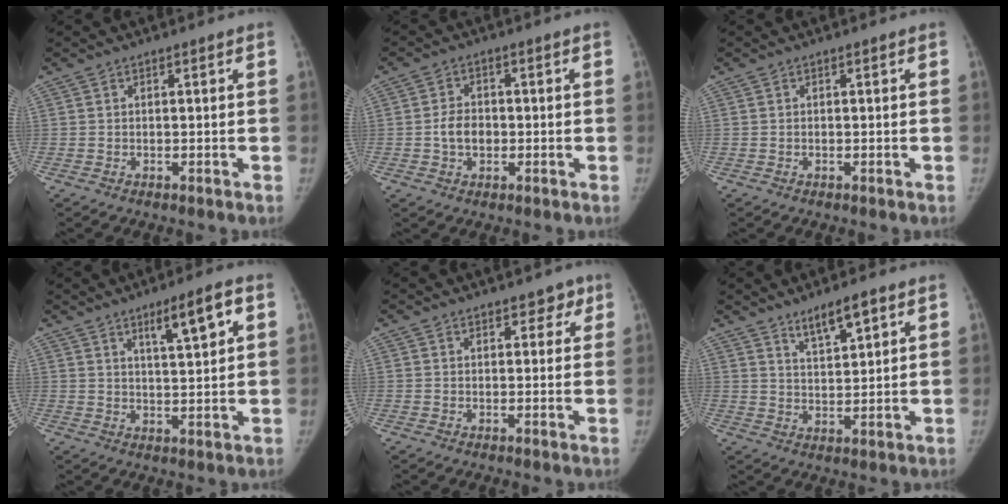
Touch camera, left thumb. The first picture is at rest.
{"total": 4.6, "force": [-0.8, 3.5, 2.9], "torque": [-0.040, 0.011, -0.016]}
{"total": 0.0}
{"total": 7.5, "force": [3.6, 1.3, 6.5], "torque": [-0.099, -0.013, 0.059]}
{"total": 2.8, "force": [1.8, 1.8, 1.1], "torque": [0.018, -0.005, 0.019]}
{"total": 5.9, "force": [3.9, 1.5, 4.2], "torque": [-0.063, -0.025, 0.071]}